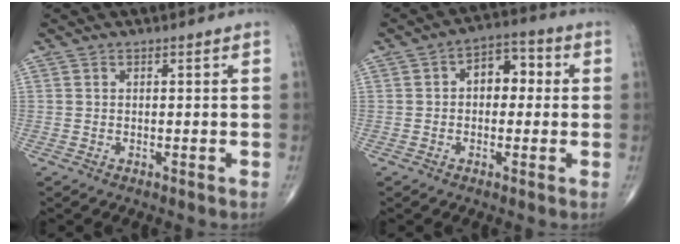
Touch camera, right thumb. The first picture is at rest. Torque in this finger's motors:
{"motor_torque": [-0.18, 0.39, 0.33, 0.23, 0.13]}